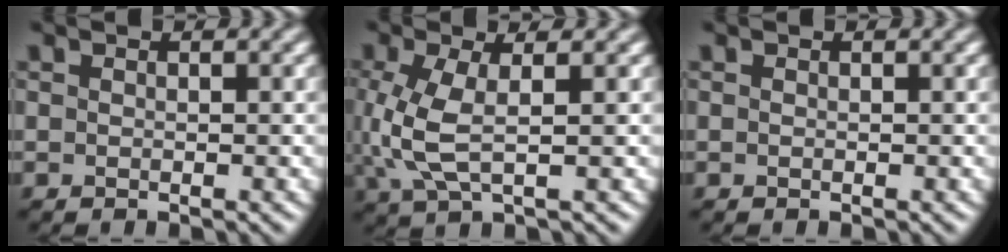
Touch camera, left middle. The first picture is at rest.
{"total": 4.5, "force": [0.3, 1.9, 4.1], "torque": [-0.111, -0.004, 0.007]}
{"total": 0.0}